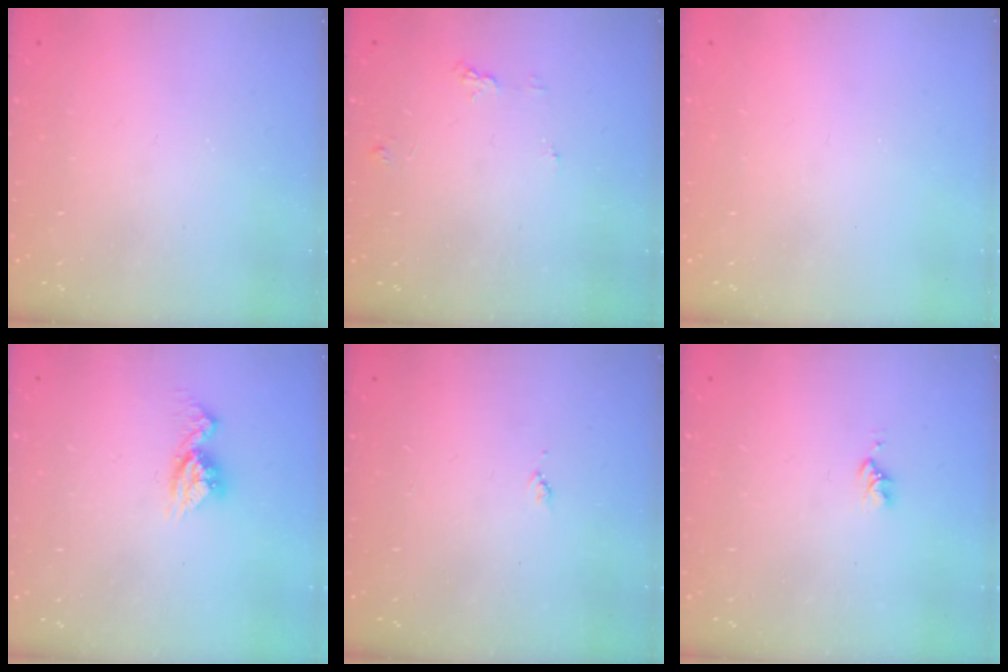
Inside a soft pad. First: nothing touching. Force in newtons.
{"total": 4.3, "press": 4.3, "slide": 0.4}
{"total": 0.0}
{"total": 9.2, "press": 9.2, "slide": 0.8}
{"total": 4.0, "press": 3.9, "slide": 0.5}
{"total": 2.6, "press": 2.6, "slide": 0.4}